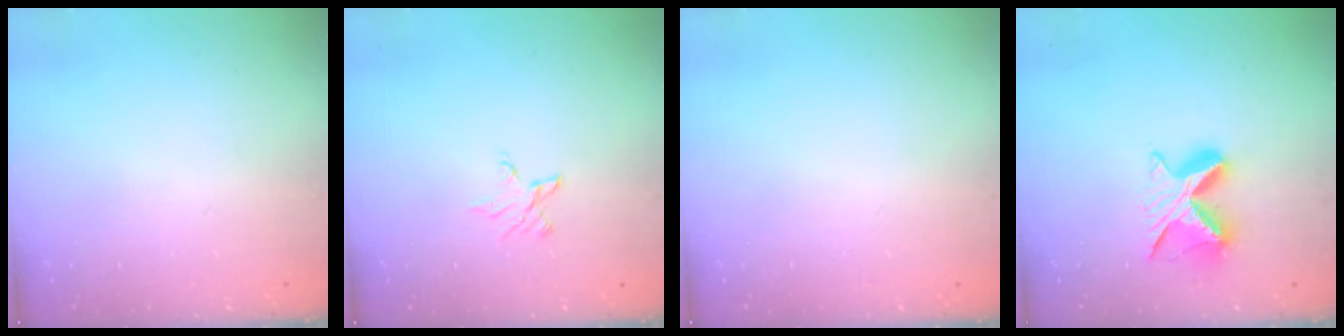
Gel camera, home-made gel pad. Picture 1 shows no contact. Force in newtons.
{"total": 3.5, "press": 3.5, "slide": 0.4}
{"total": 0.0}
{"total": 8.9, "press": 8.8, "slide": 1.0}